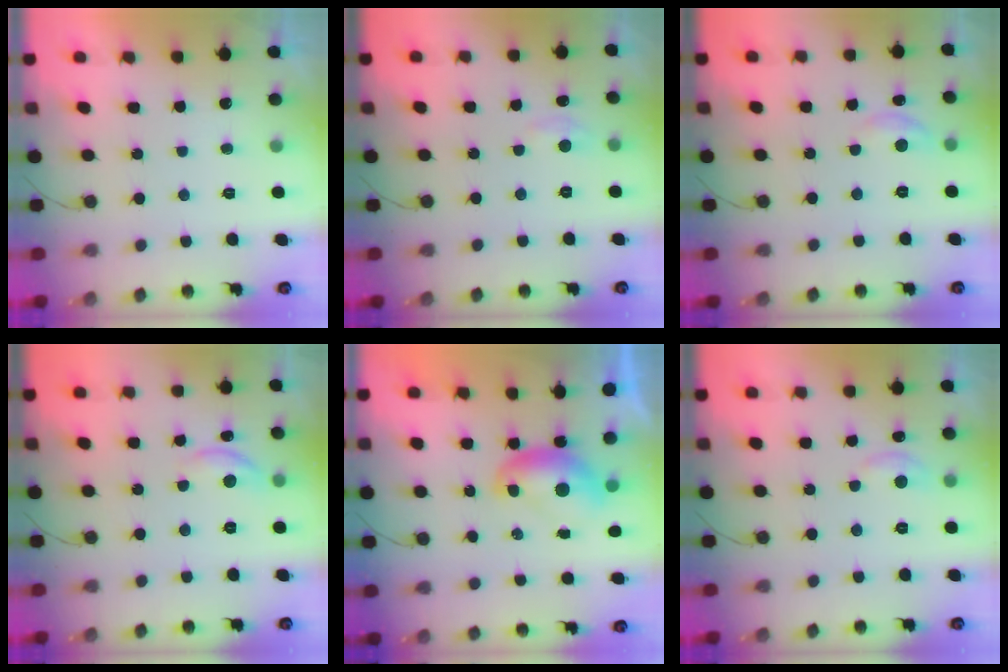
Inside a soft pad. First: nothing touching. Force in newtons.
{"total": 2.9, "press": 2.9, "slide": 0.4}
{"total": 3.9, "press": 3.9, "slide": 0.3}
{"total": 6.1, "press": 6.0, "slide": 0.6}
{"total": 8.3, "press": 8.3, "slide": 0.3}
{"total": 4.7, "press": 4.7, "slide": 0.7}